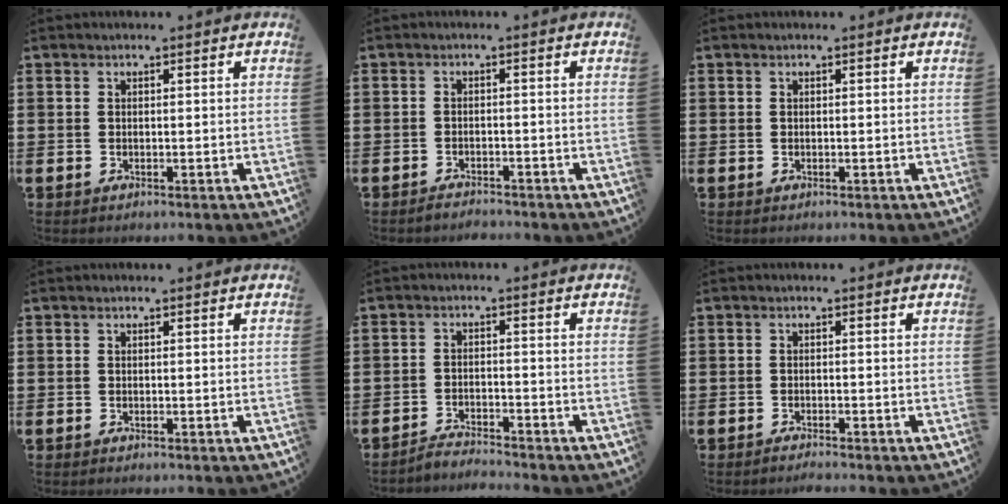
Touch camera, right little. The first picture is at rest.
{"total": 1.5, "force": [-1.5, 0.0, -0.1], "torque": [-0.003, 0.004, -0.031]}
{"total": 0.0}
{"total": 0.0}
{"total": 2.5, "force": [-2.5, -0.2, -0.2], "torque": [-0.002, 0.004, -0.054]}
{"total": 0.9, "force": [-0.9, 0.0, 0.2], "torque": [-0.006, -0.002, -0.018]}